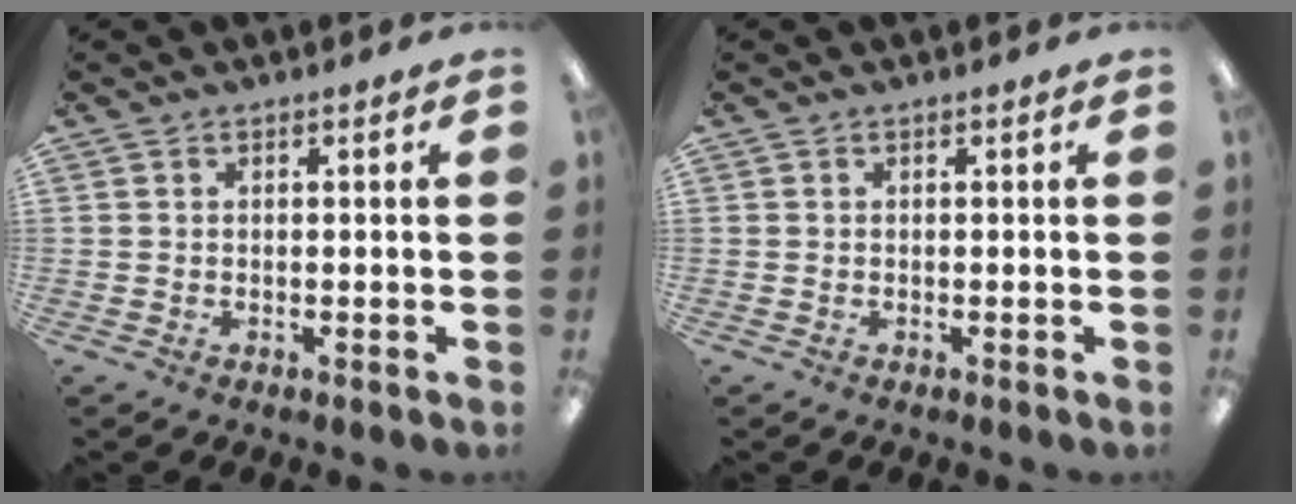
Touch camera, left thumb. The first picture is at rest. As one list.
[{"total": 0.0}]